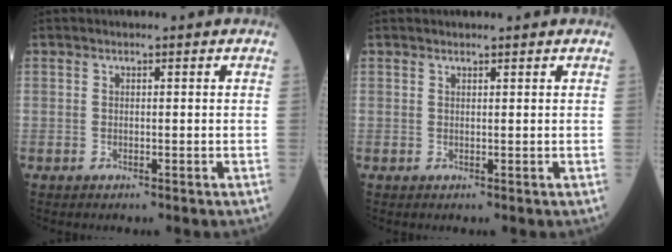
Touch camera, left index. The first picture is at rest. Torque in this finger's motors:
{"motor_torque": [-0.12, -0.02, -0.03, 0.01]}